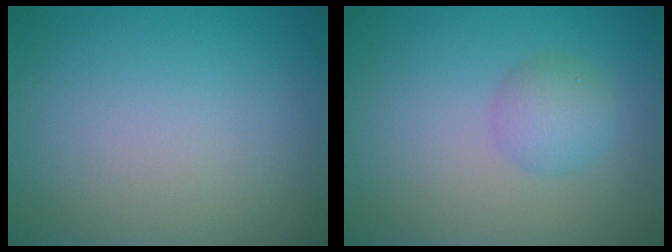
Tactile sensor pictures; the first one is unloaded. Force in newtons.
{"total": 2.4, "press": 2.4, "slide": 0.1}